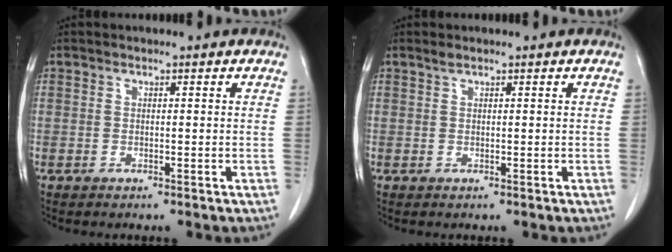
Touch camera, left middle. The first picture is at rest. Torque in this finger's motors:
{"motor_torque": [0.26, -0.17, -0.04, 0.01]}